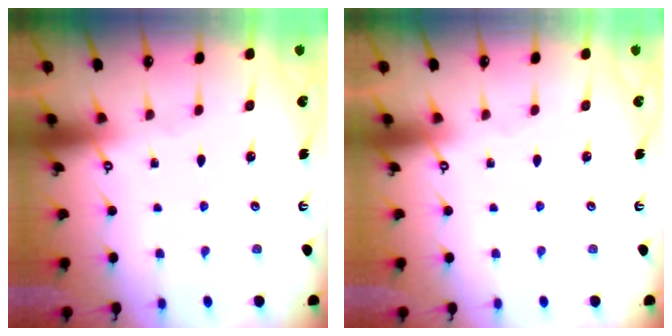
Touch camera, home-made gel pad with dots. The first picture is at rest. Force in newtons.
{"total": 0.0}